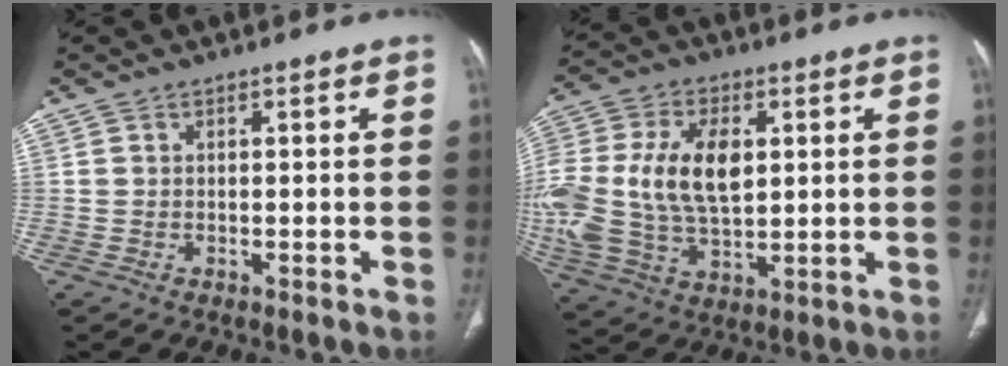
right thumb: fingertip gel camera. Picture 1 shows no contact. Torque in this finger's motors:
{"motor_torque": [2.05, 2.96, 1.59, 0.02, 0.58]}